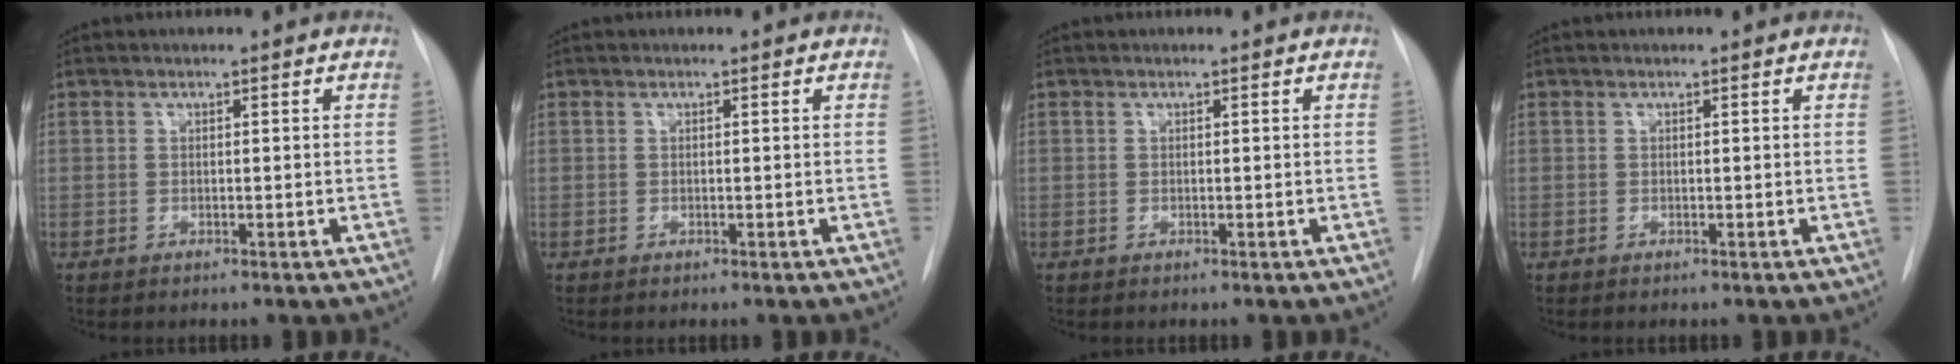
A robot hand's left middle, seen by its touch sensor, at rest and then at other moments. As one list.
[{"total": 0.0}, {"total": 0.0}, {"total": 0.0}]